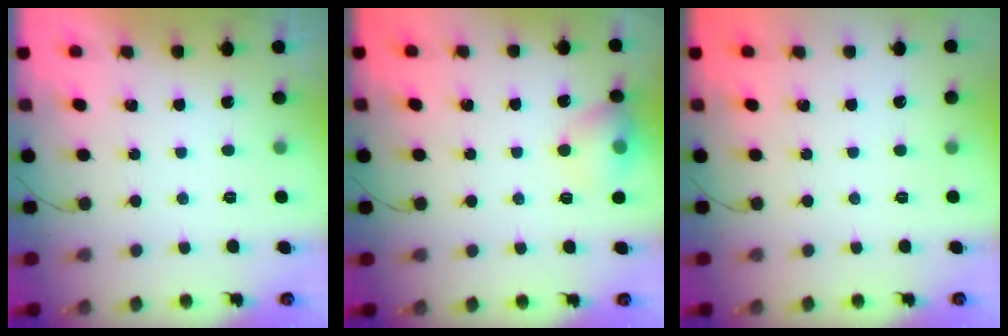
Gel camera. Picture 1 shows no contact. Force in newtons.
{"total": 9.1, "press": 9.0, "slide": 1.4}
{"total": 0.0}